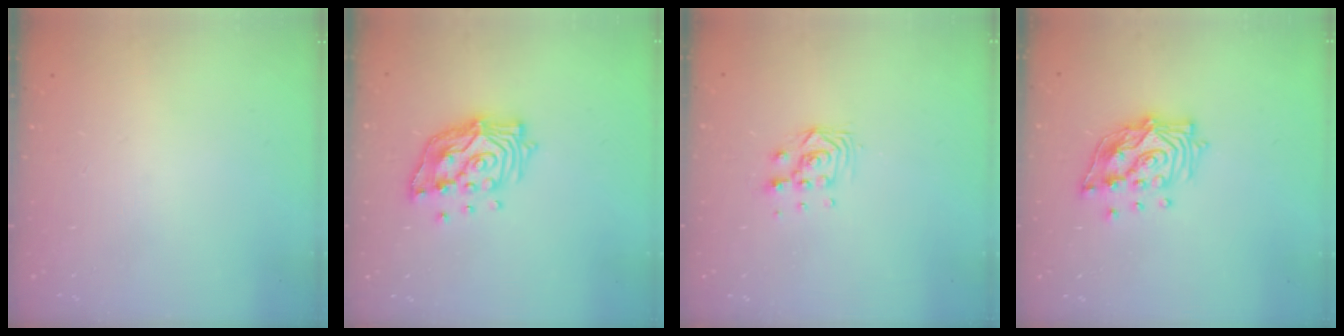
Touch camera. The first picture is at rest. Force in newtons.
{"total": 13.9, "press": 13.8, "slide": 1.4}
{"total": 6.1, "press": 6.1, "slide": 0.8}
{"total": 17.2, "press": 17.0, "slide": 2.7}